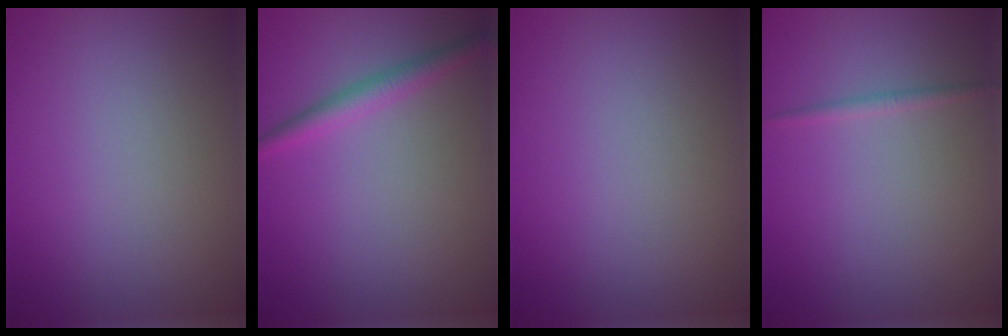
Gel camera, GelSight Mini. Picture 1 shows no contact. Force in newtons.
{"total": 2.1, "press": 2.1, "slide": 0.1}
{"total": 0.0}
{"total": 0.7, "press": 0.7, "slide": 0.0}